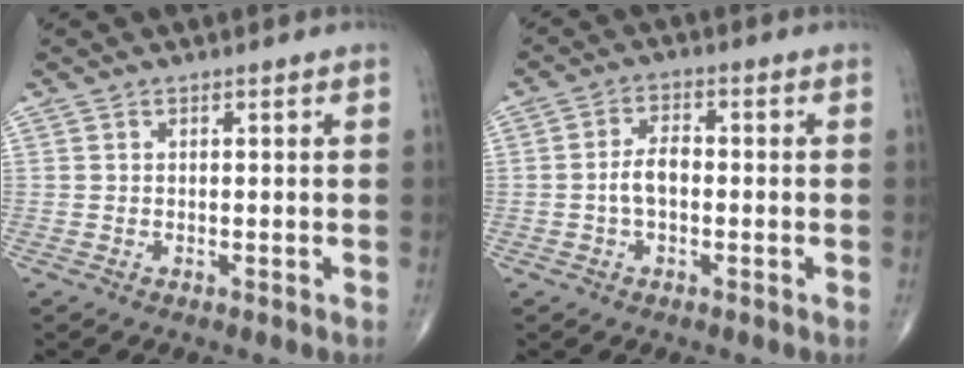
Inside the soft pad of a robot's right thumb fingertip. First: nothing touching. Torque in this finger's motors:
{"motor_torque": [0.94, 0.76, 0.83, 0.06, 0.03]}